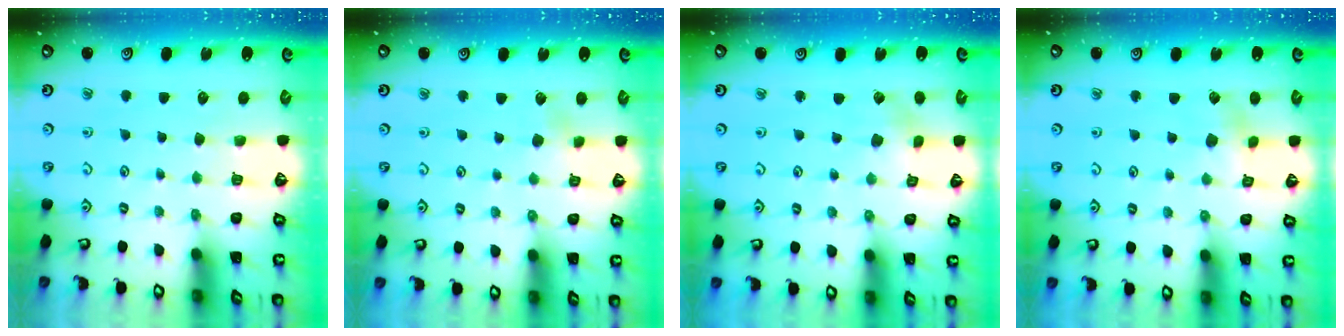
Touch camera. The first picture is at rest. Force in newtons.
{"total": 3.8, "press": 3.7, "slide": 0.8}
{"total": 2.9, "press": 2.9, "slide": 0.2}
{"total": 3.4, "press": 3.4, "slide": 0.6}